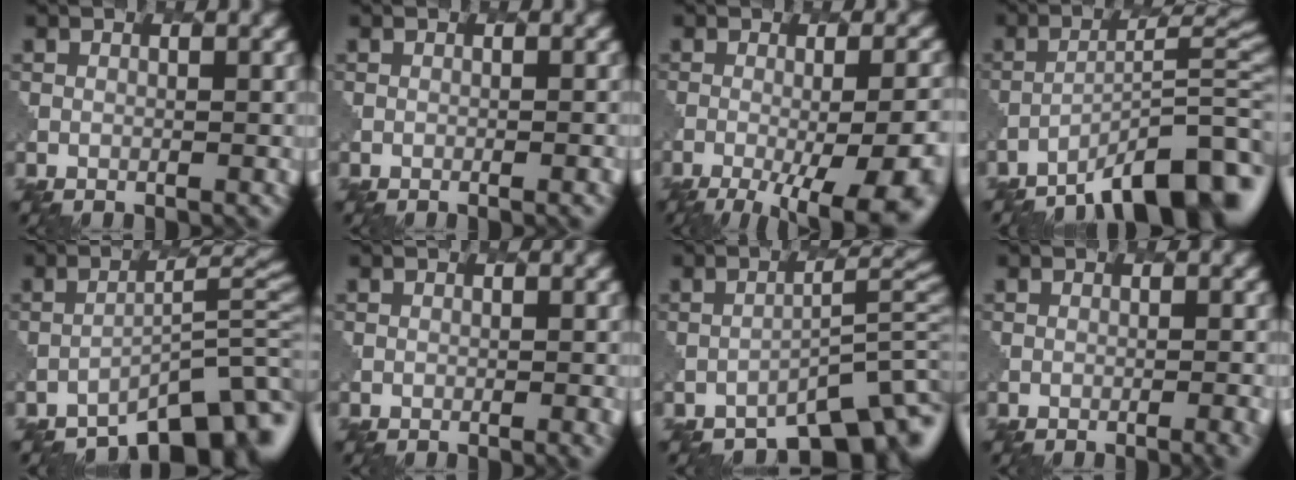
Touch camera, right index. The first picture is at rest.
{"total": 1.7, "force": [-0.4, 0.7, 1.4], "torque": [-0.005, 0.009, -0.010]}
{"total": 13.3, "force": [-6.3, 5.2, 10.6], "torque": [-0.116, -0.012, -0.068]}
{"total": 9.7, "force": [-7.4, 1.9, 6.0], "torque": [-0.083, 0.018, -0.126]}
{"total": 8.4, "force": [-6.7, 2.0, 4.6], "torque": [-0.052, 0.007, -0.110]}
{"total": 1.5, "force": [-0.5, 0.6, 1.3], "torque": [-0.005, 0.006, -0.007]}
{"total": 6.8, "force": [-5.4, 2.0, 3.4], "torque": [-0.032, 0.002, -0.087]}
{"total": 3.0, "force": [-1.4, 1.1, 2.4], "torque": [-0.010, 0.012, -0.018]}